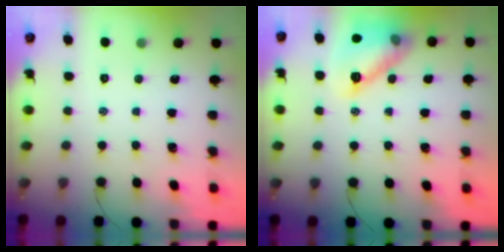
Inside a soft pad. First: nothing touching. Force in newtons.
{"total": 12.8, "press": 12.8, "slide": 0.5}